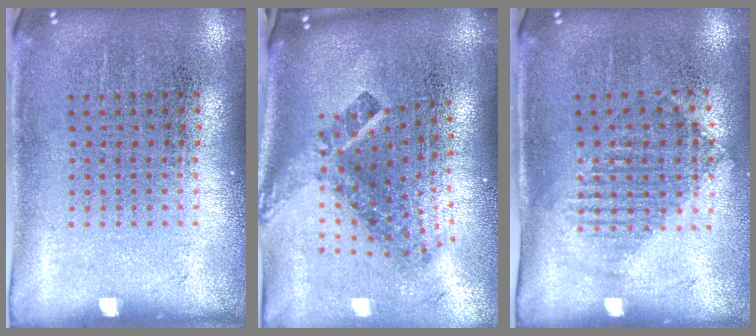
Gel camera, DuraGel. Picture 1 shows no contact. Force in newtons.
{"total": 2.7, "press": 1.6, "slide": 2.1}
{"total": 1.2, "press": 1.1, "slide": 0.5}